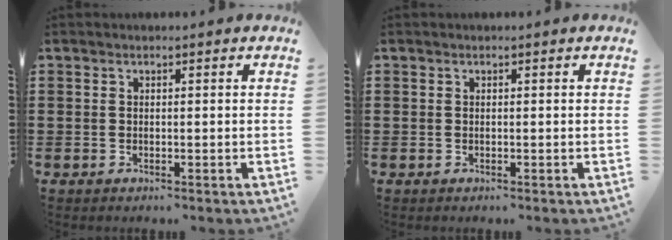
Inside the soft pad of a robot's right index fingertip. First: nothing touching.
{"total": 0.0}